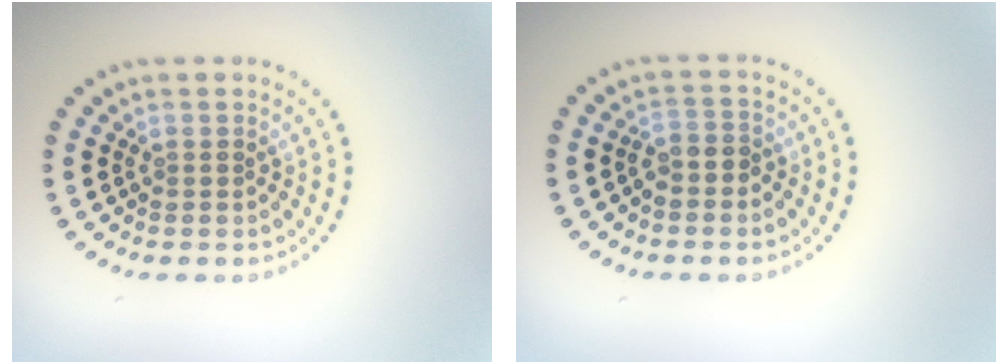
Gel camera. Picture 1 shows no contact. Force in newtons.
{"total": 1.3, "press": 1.0, "slide": 0.8}